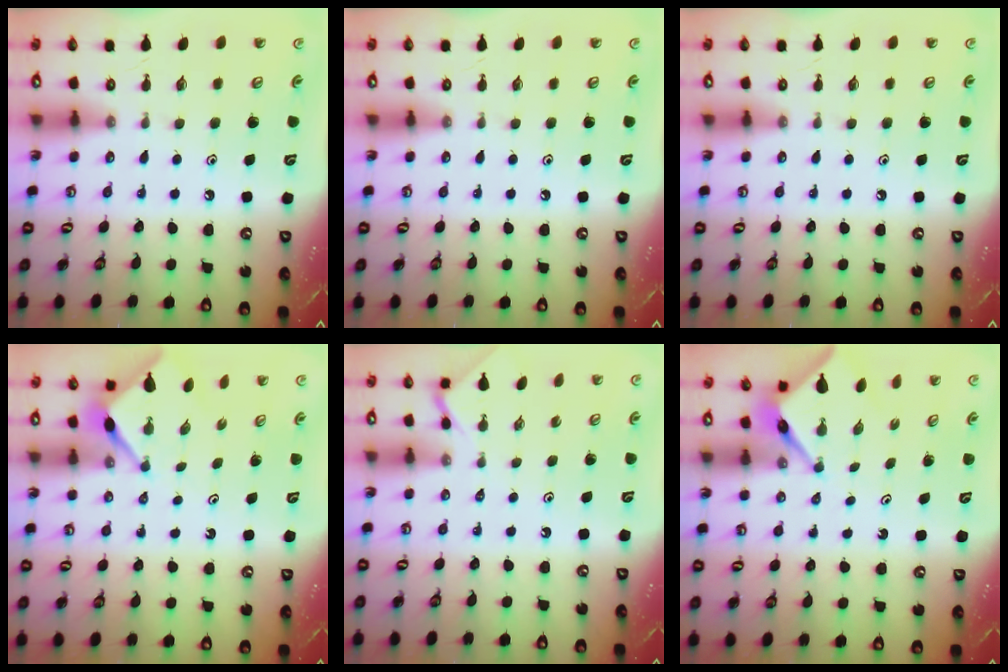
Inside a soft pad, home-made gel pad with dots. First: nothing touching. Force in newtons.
{"total": 0.0}
{"total": 0.0}
{"total": 3.0, "press": 2.9, "slide": 0.3}
{"total": 2.4, "press": 2.4, "slide": 0.4}
{"total": 3.9, "press": 3.9, "slide": 0.2}